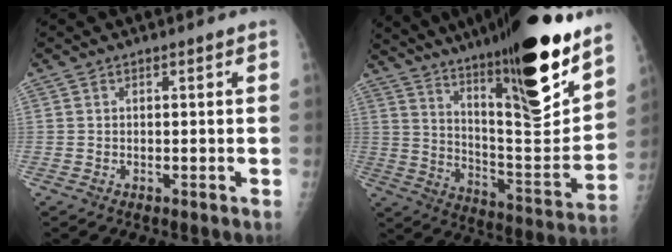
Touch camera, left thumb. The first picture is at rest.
{"total": 30.2, "force": [19.7, 6.0, 22.2], "torque": [-0.315, -0.083, 0.316]}